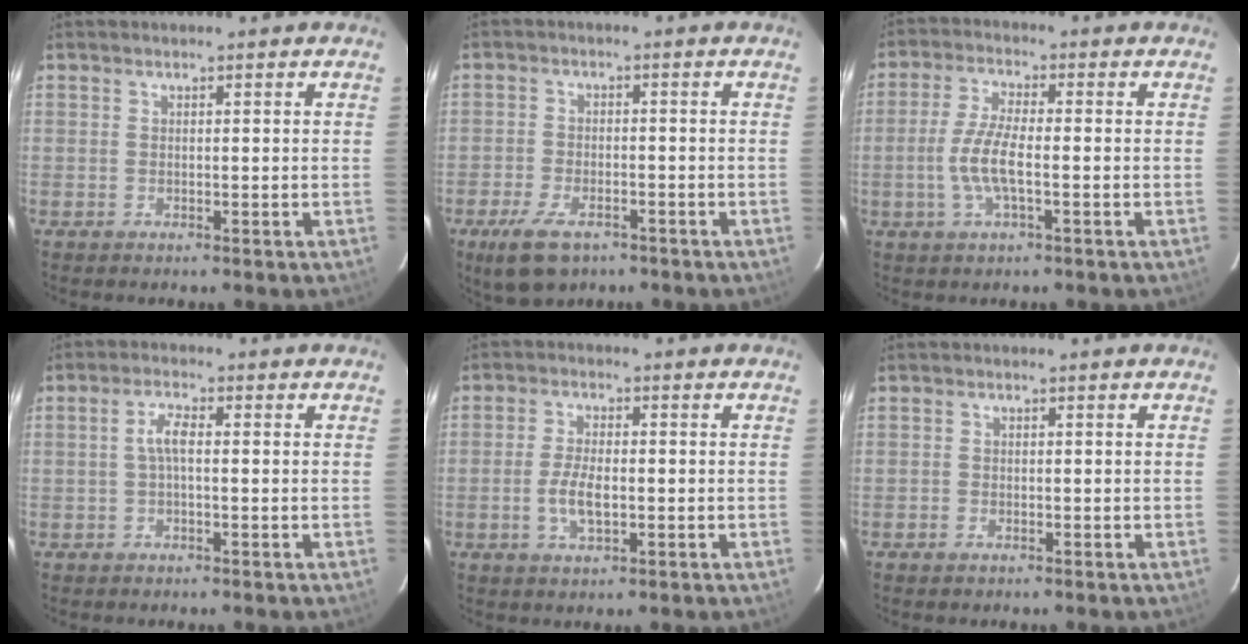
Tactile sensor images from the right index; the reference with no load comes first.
{"total": 8.7, "force": [-5.6, 4.2, 5.1], "torque": [-0.125, -0.016, -0.096]}
{"total": 7.1, "force": [-1.7, 1.8, 6.7], "torque": [-0.140, -0.001, -0.035]}
{"total": 3.1, "force": [-0.1, 0.9, 2.9], "torque": [-0.059, 0.008, -0.001]}
{"total": 5.3, "force": [-1.3, 2.3, 4.6], "torque": [-0.094, -0.003, -0.022]}
{"total": 1.0, "force": [-0.7, 0.6, 0.2], "torque": [-0.005, 0.000, -0.012]}